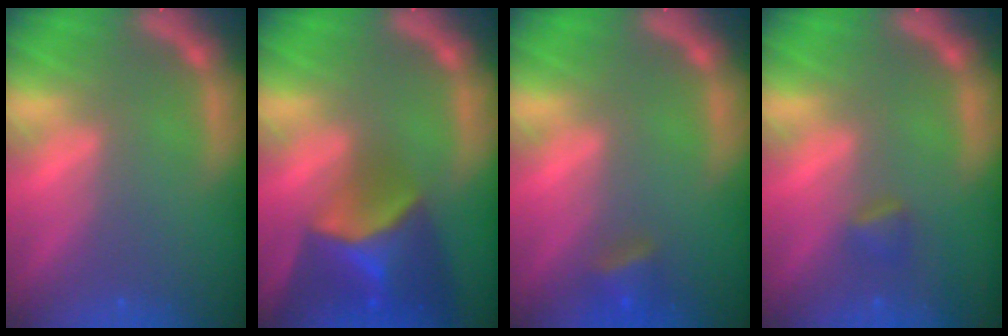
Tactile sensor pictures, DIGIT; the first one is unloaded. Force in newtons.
{"total": 8.9}
{"total": 2.4}
{"total": 1.4}